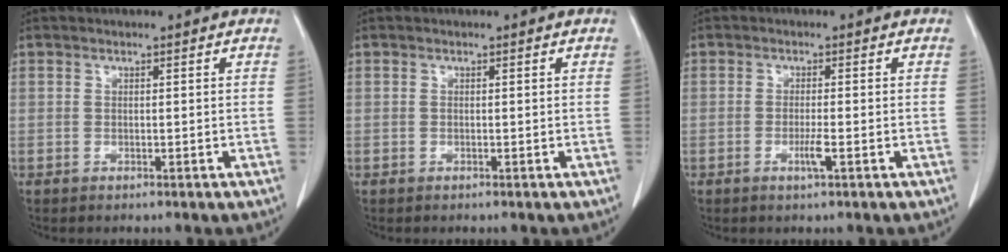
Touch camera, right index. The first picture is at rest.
{"total": 0.0}
{"total": 2.2, "force": [-0.9, -0.2, 2.0], "torque": [-0.043, -0.004, -0.015]}